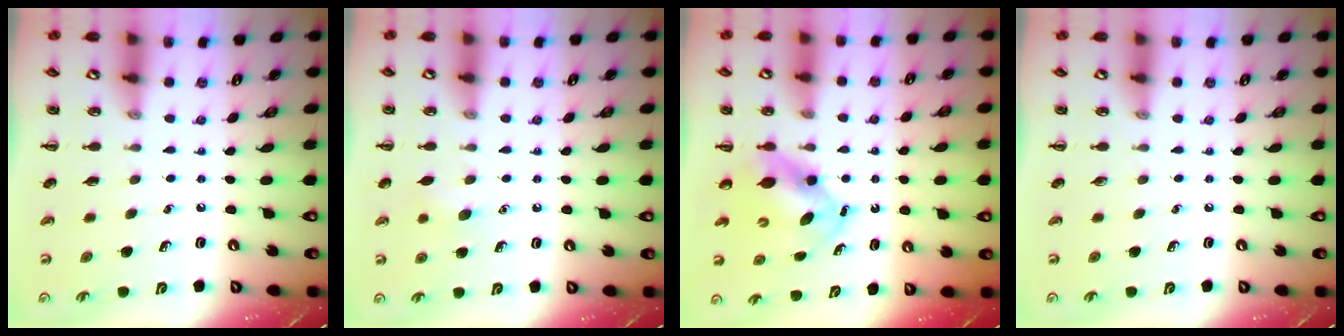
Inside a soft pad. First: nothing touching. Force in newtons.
{"total": 4.7, "press": 4.5, "slide": 1.2}
{"total": 6.0, "press": 5.9, "slide": 0.7}
{"total": 0.0}